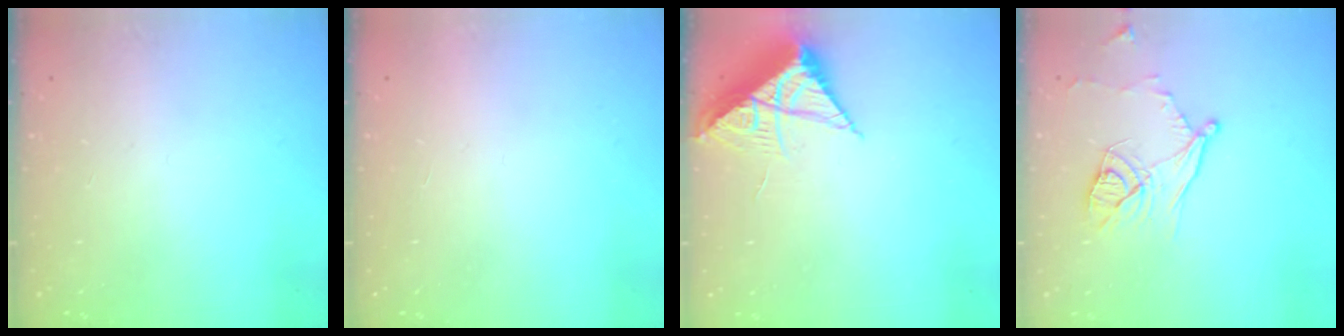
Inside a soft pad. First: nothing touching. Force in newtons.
{"total": 1.7, "press": 1.6, "slide": 0.1}
{"total": 8.3, "press": 8.3, "slide": 0.3}
{"total": 11.3, "press": 11.0, "slide": 2.3}